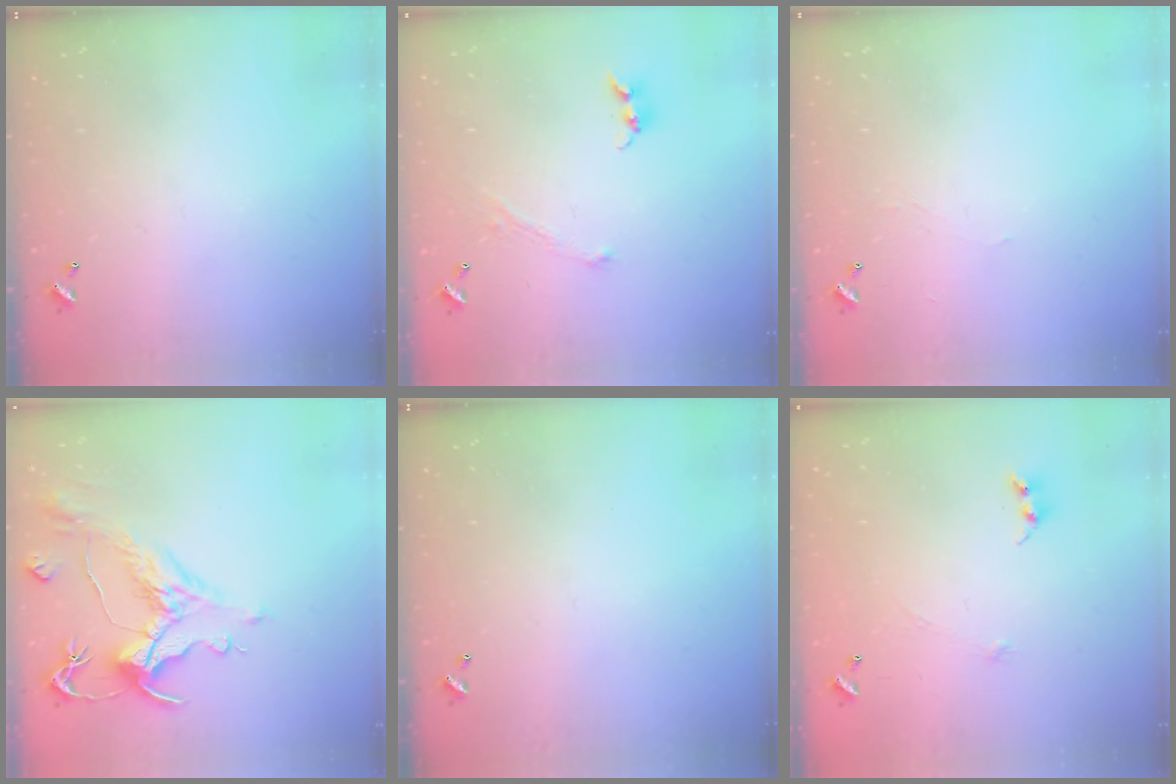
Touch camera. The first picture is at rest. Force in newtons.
{"total": 1.3, "press": 1.2, "slide": 0.5}
{"total": 0.9, "press": 0.7, "slide": 0.4}
{"total": 2.0, "press": 1.5, "slide": 1.4}
{"total": 0.0}
{"total": 4.1, "press": 4.1, "slide": 0.2}